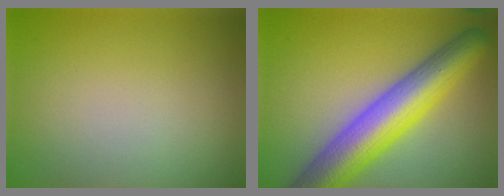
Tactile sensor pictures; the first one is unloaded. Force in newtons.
{"total": 9.5, "press": 9.5, "slide": 0.4}